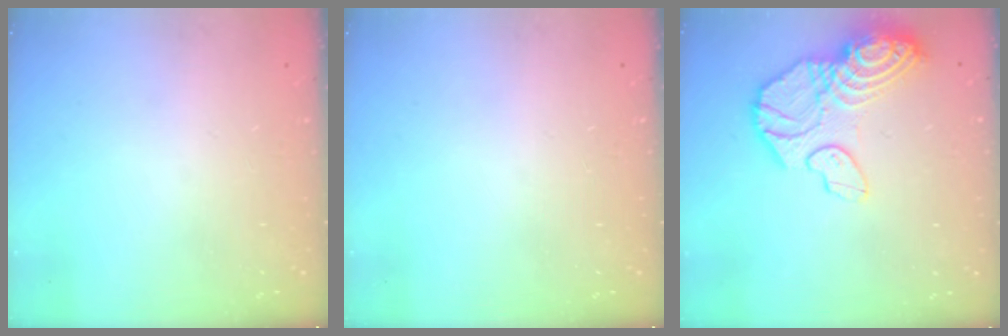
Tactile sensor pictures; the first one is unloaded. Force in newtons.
{"total": 0.0}
{"total": 17.7, "press": 17.6, "slide": 1.8}